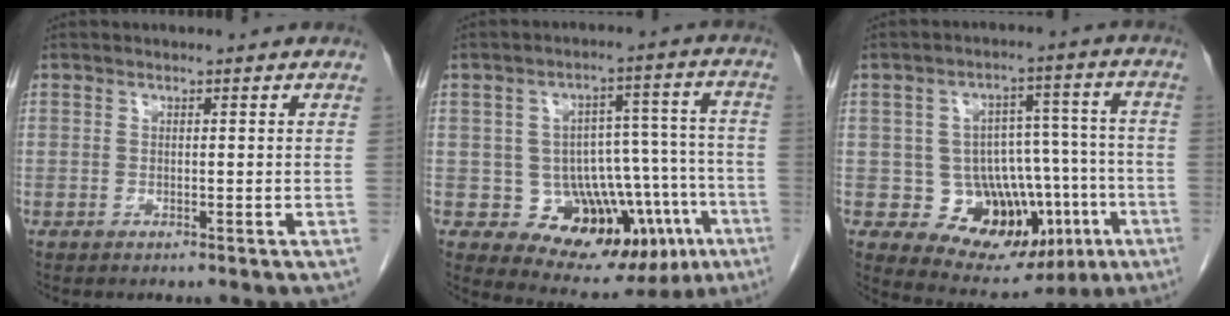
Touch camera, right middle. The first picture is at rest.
{"total": 15.0, "force": [-6.6, 9.2, 9.8], "torque": [-0.097, 0.047, -0.078]}
{"total": 13.8, "force": [-5.2, 9.7, 8.4], "torque": [-0.096, 0.040, -0.056]}